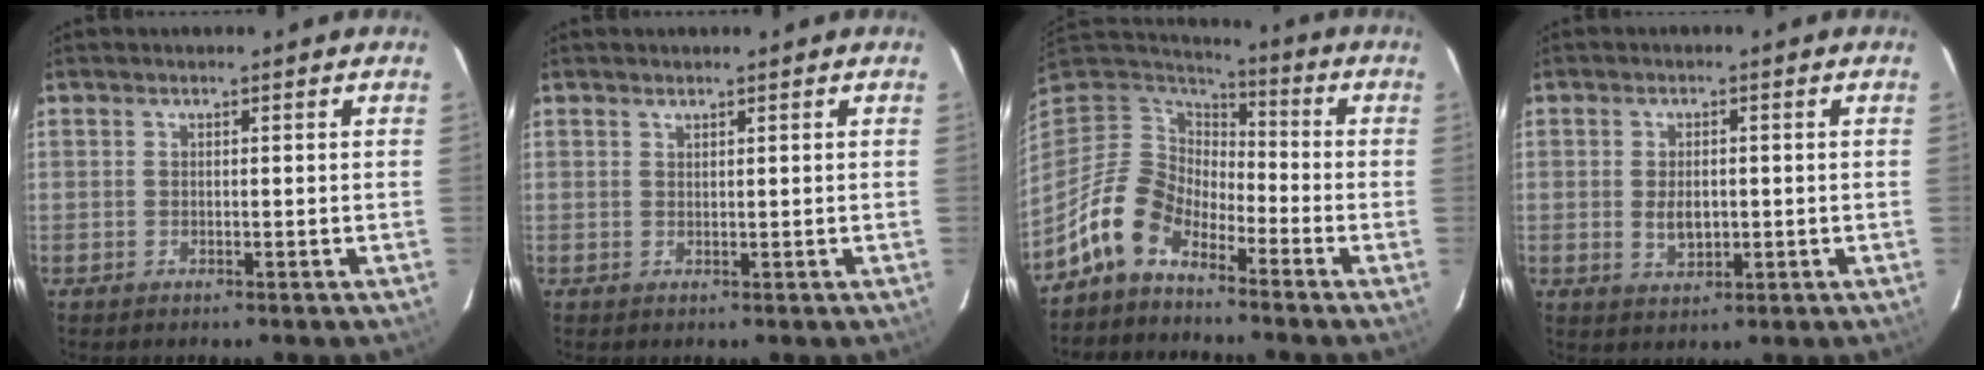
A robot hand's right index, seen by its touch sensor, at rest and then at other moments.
{"total": 0.6, "force": [0.6, 0.2, 0.1], "torque": [-0.002, 0.002, 0.012]}
{"total": 11.2, "force": [-7.8, 6.2, 5.2], "torque": [-0.109, 0.019, -0.157]}
{"total": 4.4, "force": [-0.4, 2.7, 3.4], "torque": [-0.063, -0.003, -0.002]}